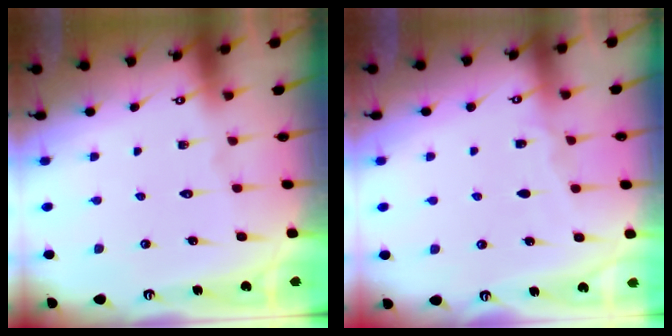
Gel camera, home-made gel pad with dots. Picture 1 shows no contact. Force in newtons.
{"total": 2.8, "press": 2.8, "slide": 0.3}